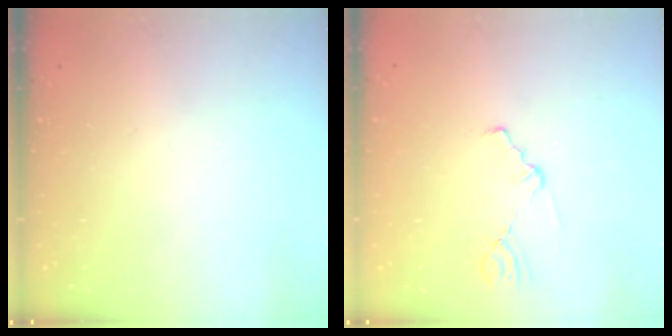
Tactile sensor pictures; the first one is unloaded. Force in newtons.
{"total": 1.2, "press": 1.2, "slide": 0.2}